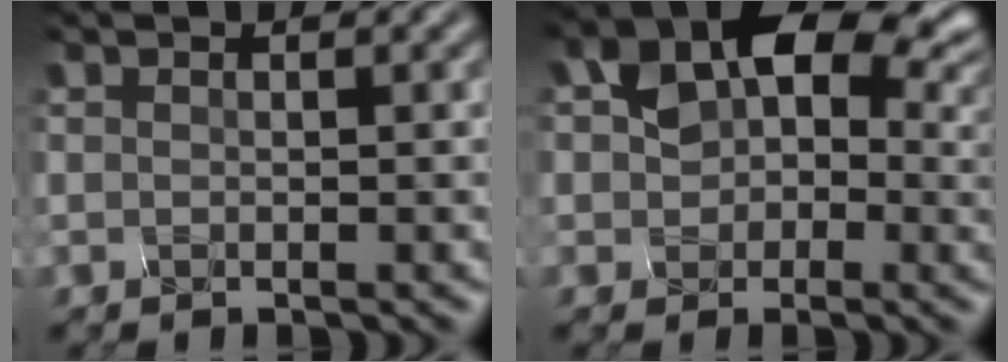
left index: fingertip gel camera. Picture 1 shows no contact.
{"total": 6.6, "force": [0.8, 4.8, 4.5], "torque": [-0.078, 0.012, 0.028]}